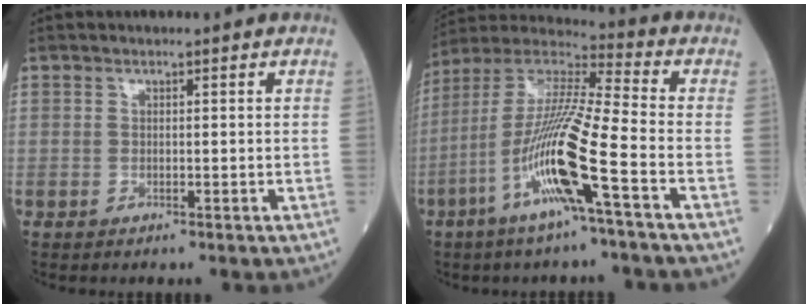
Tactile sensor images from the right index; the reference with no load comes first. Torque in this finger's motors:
{"motor_torque": [2.14, 0.00, 1.05, 0.21]}